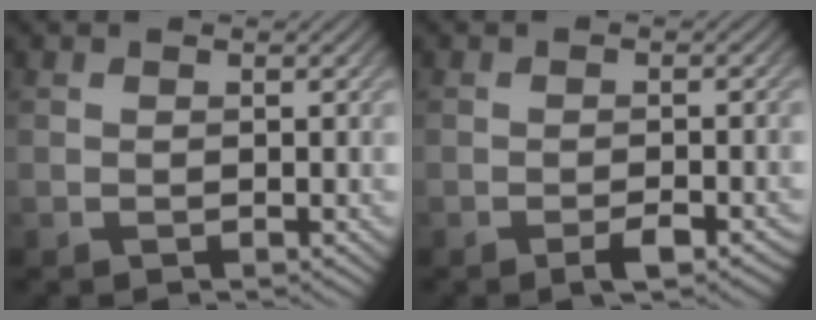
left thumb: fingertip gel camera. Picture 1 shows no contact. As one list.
[{"total": 2.3, "force": [-1.4, 0.4, 1.8], "torque": [-0.028, 0.002, -0.023]}]